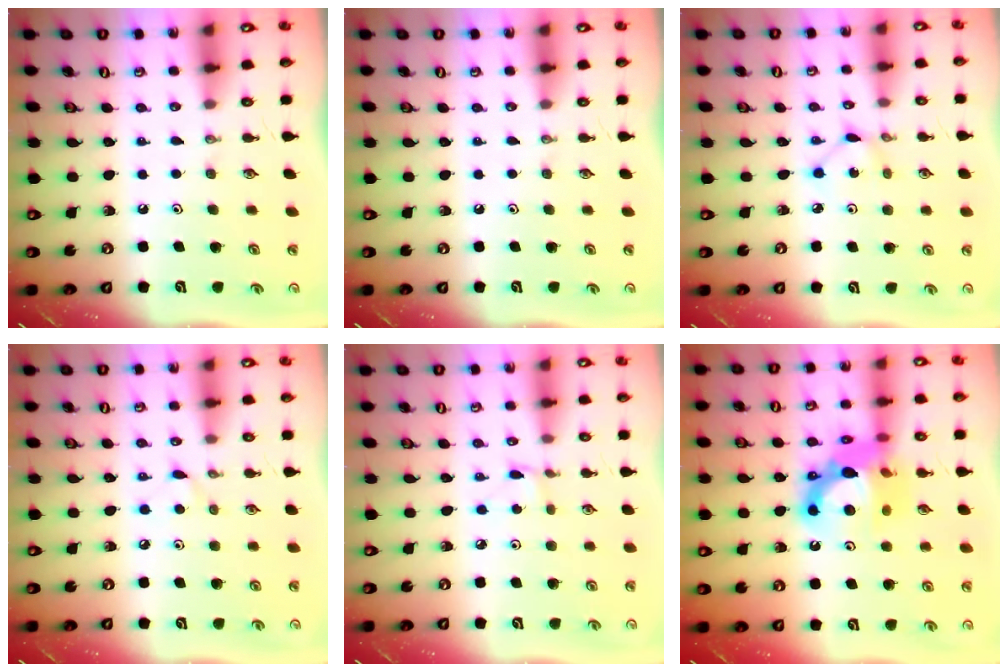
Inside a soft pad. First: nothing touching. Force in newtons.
{"total": 0.0}
{"total": 1.5, "press": 1.5, "slide": 0.1}
{"total": 4.5, "press": 4.5, "slide": 0.5}
{"total": 1.9, "press": 1.9, "slide": 0.2}
{"total": 14.9, "press": 14.9, "slide": 1.1}